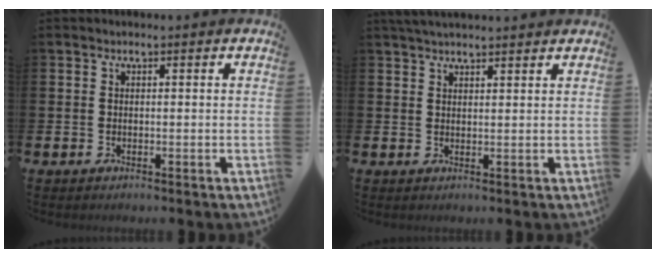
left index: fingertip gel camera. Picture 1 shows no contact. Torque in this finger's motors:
{"motor_torque": [0.28, -1.06, 0.66, 0.21]}